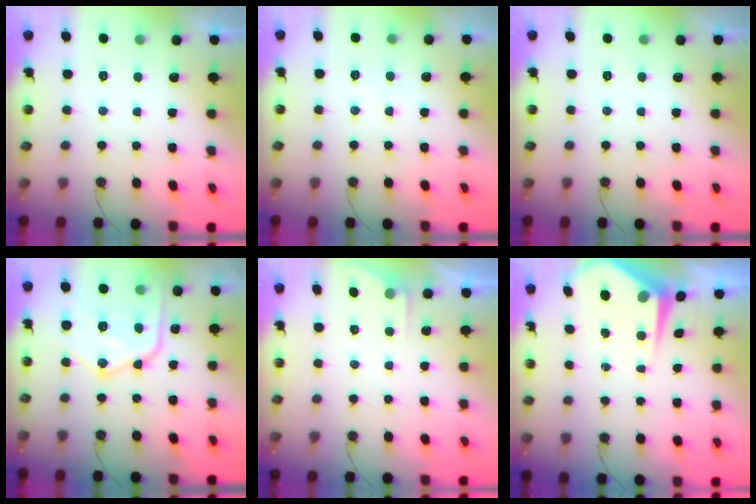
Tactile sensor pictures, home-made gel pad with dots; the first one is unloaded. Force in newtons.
{"total": 4.7, "press": 4.7, "slide": 0.6}
{"total": 0.0}
{"total": 18.7, "press": 18.6, "slide": 1.9}
{"total": 3.1, "press": 3.1, "slide": 0.5}
{"total": 6.6, "press": 6.6, "slide": 0.5}